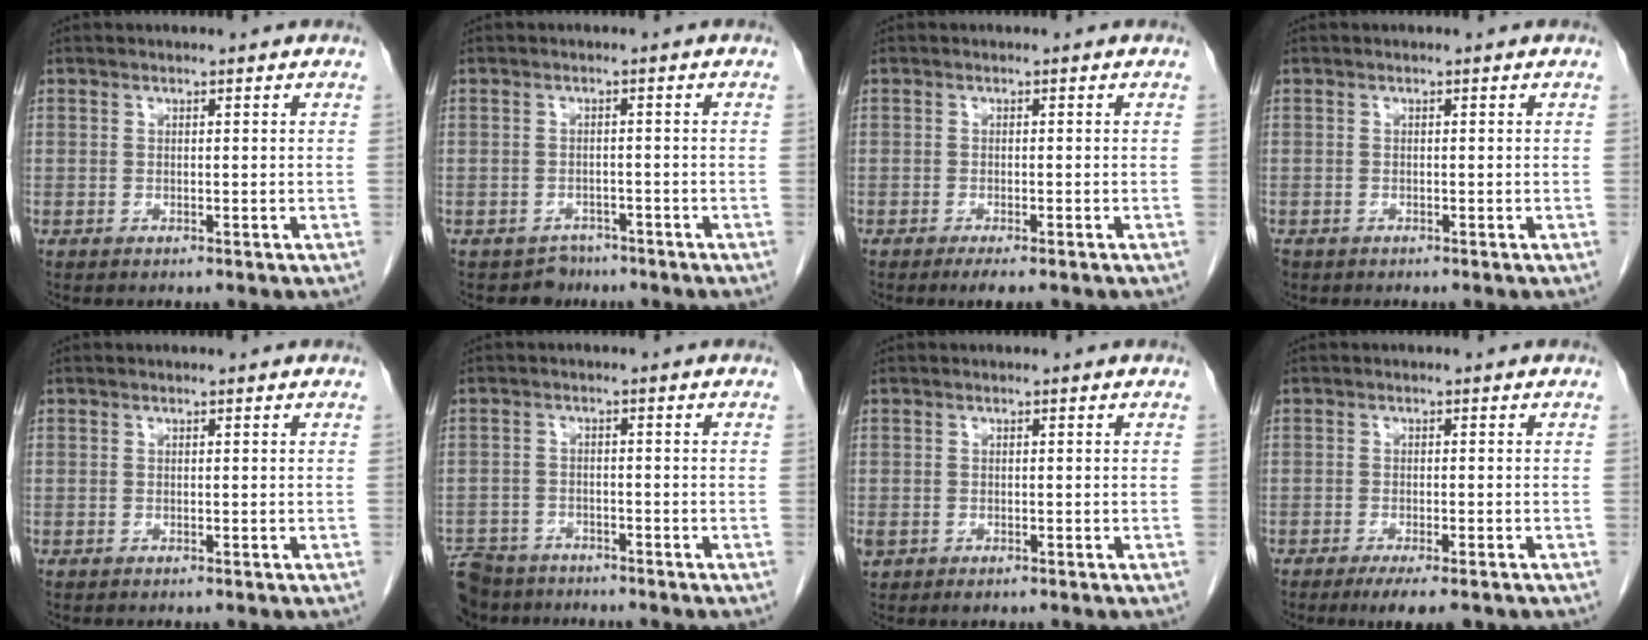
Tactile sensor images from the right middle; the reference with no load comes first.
{"total": 3.0, "force": [-2.3, 1.8, -0.6], "torque": [0.004, 0.006, -0.036]}
{"total": 3.2, "force": [-2.4, 0.7, 2.1], "torque": [-0.025, -0.006, -0.032]}
{"total": 1.1, "force": [-0.9, 0.7, 0.2], "torque": [-0.012, 0.000, -0.015]}
{"total": 0.0}
{"total": 9.4, "force": [-7.8, 4.8, 2.4], "torque": [-0.065, -0.006, -0.125]}
{"total": 1.9, "force": [-0.9, 1.4, 1.0], "torque": [-0.022, -0.002, -0.008]}
{"total": 5.4, "force": [-3.8, 1.1, 3.6], "torque": [-0.047, -0.010, -0.053]}